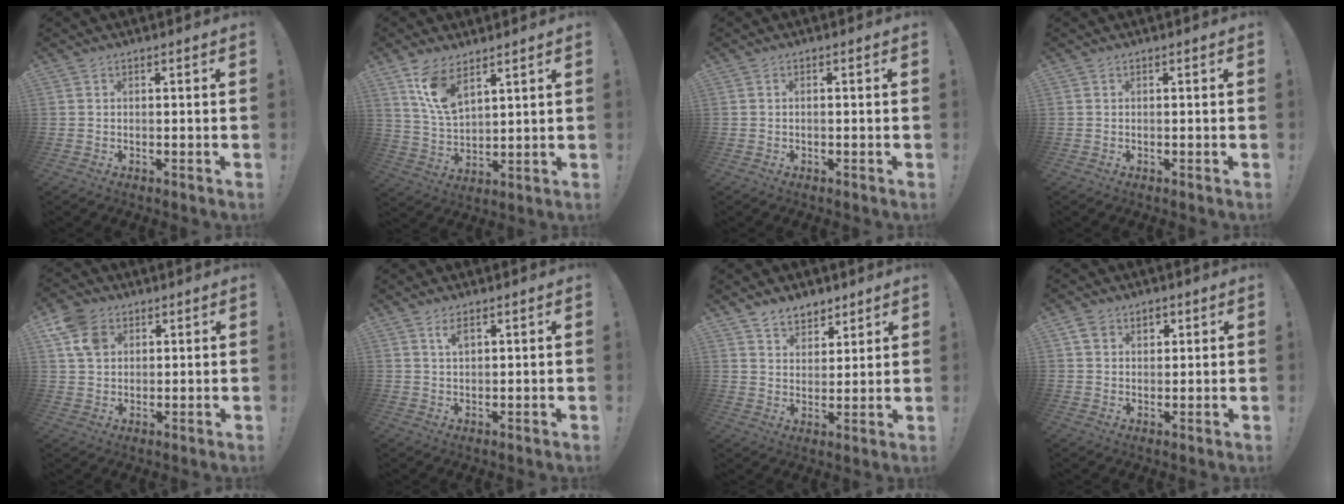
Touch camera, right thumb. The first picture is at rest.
{"total": 10.5, "force": [7.0, 4.8, 6.2], "torque": [-0.123, -0.029, 0.135]}
{"total": 0.6, "force": [-0.4, -0.1, 0.5], "torque": [-0.008, -0.002, -0.007]}
{"total": 0.0}
{"total": 9.1, "force": [4.1, 6.5, 4.8], "torque": [-0.079, -0.005, 0.084]}
{"total": 3.2, "force": [1.8, 1.1, 2.3], "torque": [-0.034, -0.006, 0.030]}
{"total": 7.0, "force": [5.3, 4.4, 1.2], "torque": [-0.016, -0.038, 0.102]}
{"total": 4.6, "force": [2.6, 3.4, 1.7], "torque": [-0.013, -0.008, 0.044]}